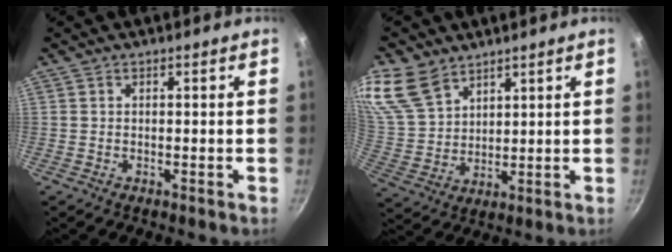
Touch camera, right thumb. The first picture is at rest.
{"total": 14.6, "force": [9.8, 9.2, 5.9], "torque": [-0.122, -0.016, 0.208]}